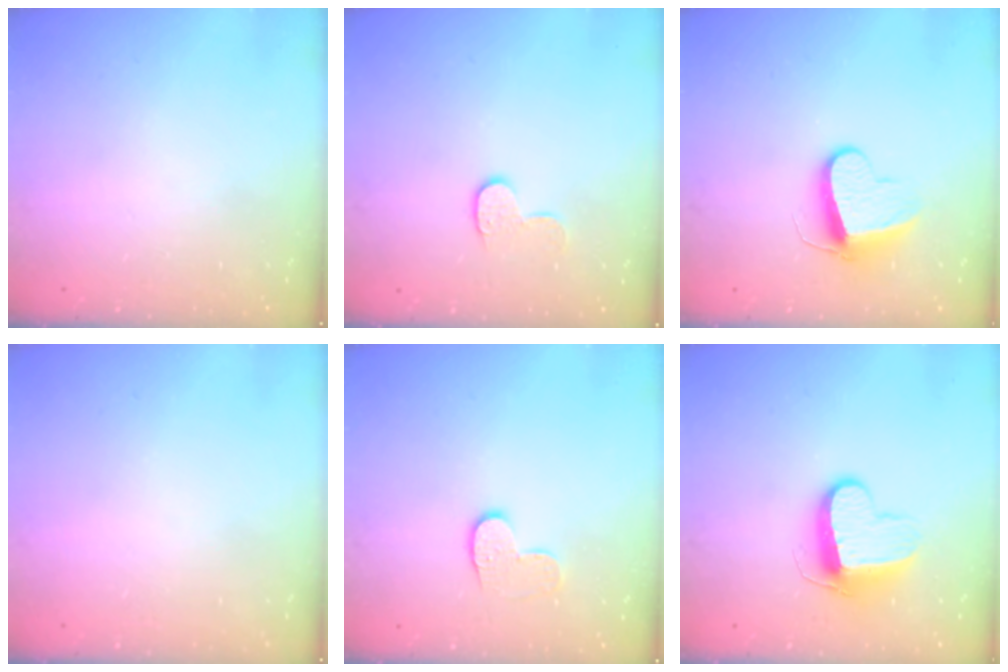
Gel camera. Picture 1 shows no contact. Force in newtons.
{"total": 6.9, "press": 6.9, "slide": 0.1}
{"total": 10.3, "press": 10.2, "slide": 0.9}
{"total": 0.6, "press": 0.5, "slide": 0.2}
{"total": 8.2, "press": 8.2, "slide": 0.3}
{"total": 10.0, "press": 10.0, "slide": 0.5}